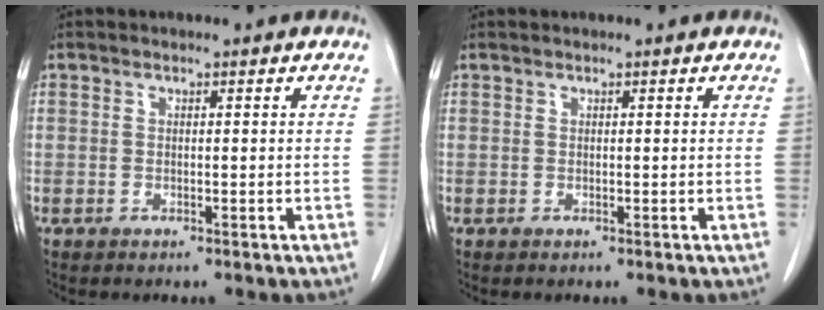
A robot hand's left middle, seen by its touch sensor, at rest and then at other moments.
{"total": 0.0}